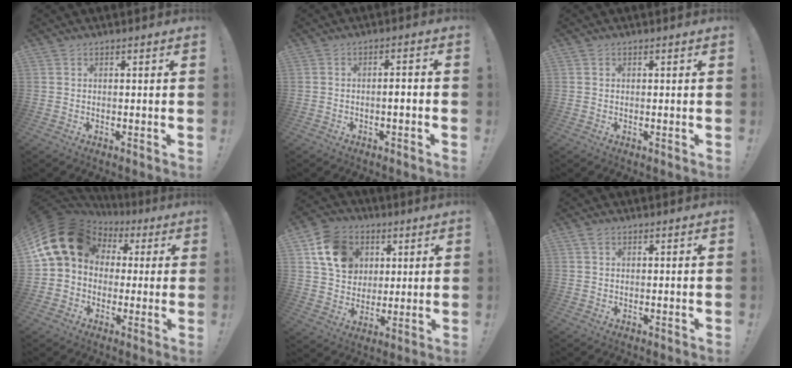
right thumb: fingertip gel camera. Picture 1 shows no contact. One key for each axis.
{"total": 2.7, "fx": -1.1, "fy": 0.2, "fz": 2.5, "tx": -0.042, "ty": 0.000, "tz": -0.021}
{"total": 0.8, "fx": 0.4, "fy": 0.6, "fz": 0.0, "tx": 0.000, "ty": 0.001, "tz": 0.009}
{"total": 17.4, "fx": 5.2, "fy": 13.1, "fz": 10.2, "tx": -0.179, "ty": -0.008, "tz": 0.106}
{"total": 14.7, "fx": 5.9, "fy": 11.9, "fz": 6.4, "tx": -0.106, "ty": -0.014, "tz": 0.124}
{"total": 1.9, "fx": 1.2, "fy": 1.1, "fz": 0.9, "tx": -0.011, "ty": -0.002, "tz": 0.021}